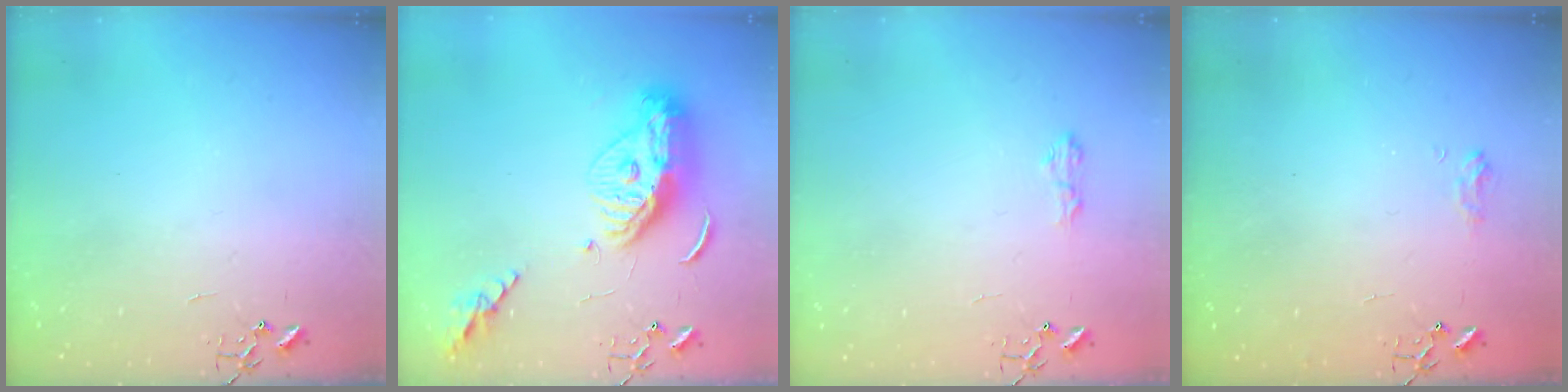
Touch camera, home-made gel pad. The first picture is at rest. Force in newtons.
{"total": 14.7, "press": 14.6, "slide": 1.6}
{"total": 5.9, "press": 5.9, "slide": 0.8}
{"total": 7.5, "press": 7.4, "slide": 0.8}